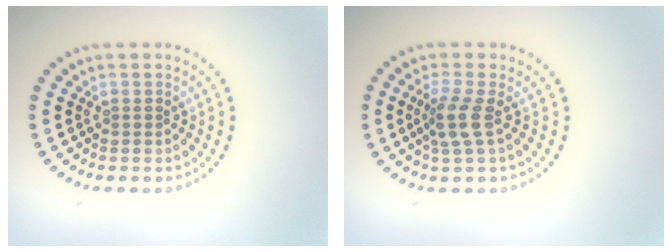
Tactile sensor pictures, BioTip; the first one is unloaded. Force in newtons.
{"total": 2.5, "press": 1.9, "slide": 1.6}